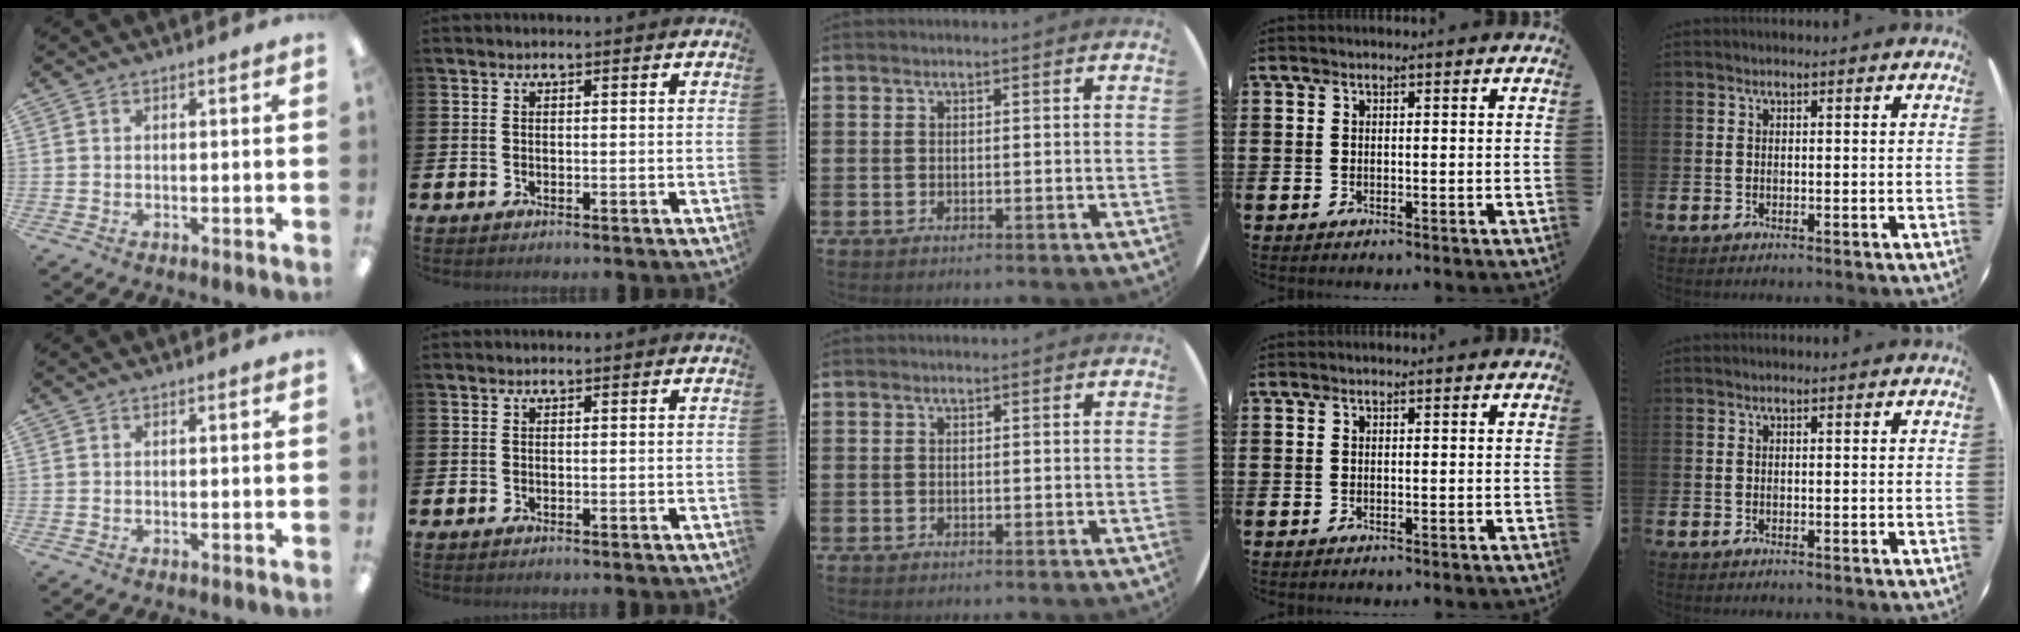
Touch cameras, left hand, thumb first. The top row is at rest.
{}